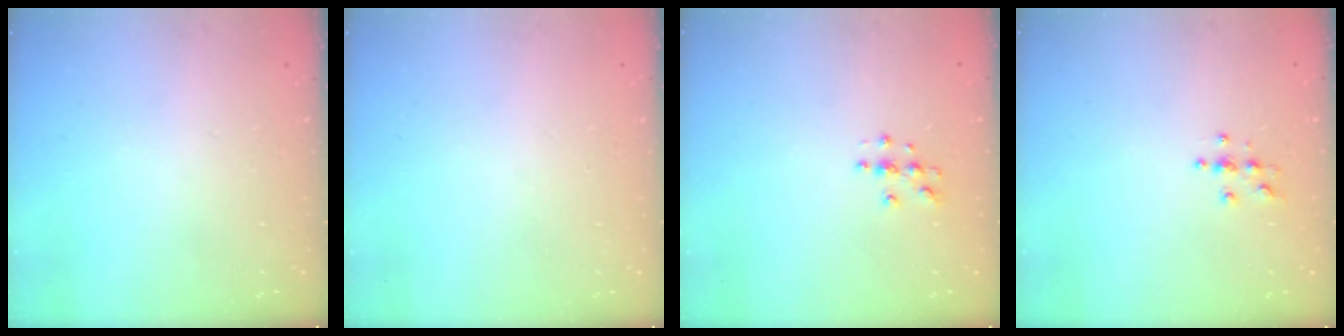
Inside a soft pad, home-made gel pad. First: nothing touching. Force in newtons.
{"total": 0.0}
{"total": 3.8, "press": 3.8, "slide": 0.4}
{"total": 3.8, "press": 3.8, "slide": 0.4}